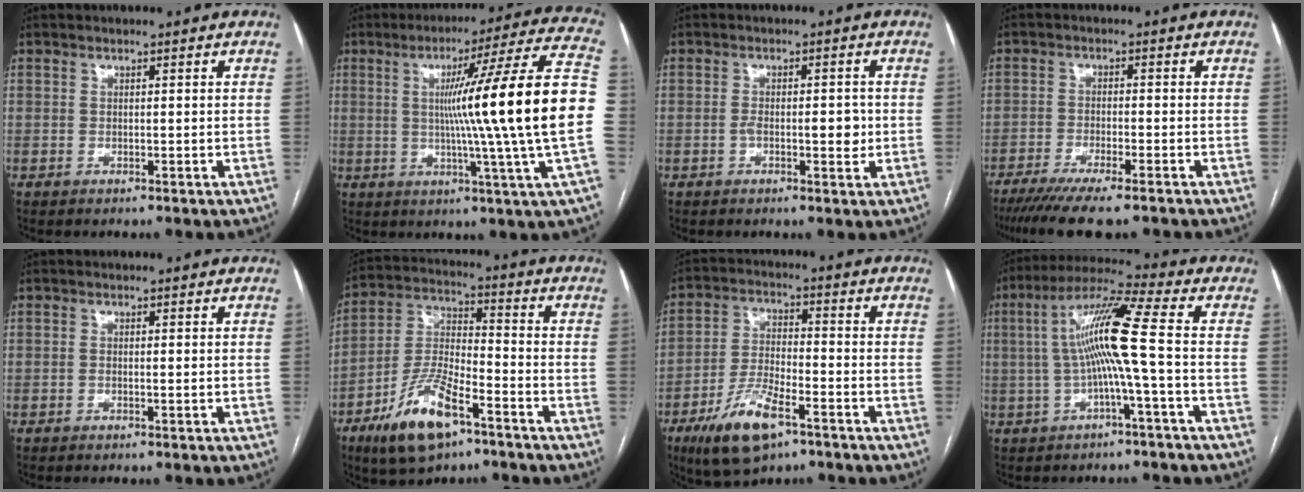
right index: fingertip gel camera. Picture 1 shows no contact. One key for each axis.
{"total": 22.0, "fx": 0.0, "fy": -2.8, "fz": 21.9, "tx": -0.277, "ty": 0.003, "tz": -0.018}
{"total": 4.0, "fx": -0.7, "fy": 1.4, "fz": 3.7, "tx": -0.059, "ty": 0.004, "tz": -0.008}
{"total": 11.1, "fx": -8.8, "fy": 1.2, "fz": 6.6, "tx": -0.096, "ty": -0.023, "tz": -0.137}
{"total": 0.6, "fx": -0.1, "fy": 0.0, "fz": 0.6, "tx": -0.014, "ty": 0.000, "tz": -0.002}
{"total": 13.1, "fx": -7.6, "fy": 4.2, "fz": 9.9, "tx": -0.210, "ty": -0.008, "tz": -0.135}
{"total": 11.0, "fx": -6.3, "fy": 3.5, "fz": 8.4, "tx": -0.172, "ty": -0.011, "tz": -0.109}
{"total": 10.7, "fx": -0.4, "fy": -1.3, "fz": 10.6, "tx": -0.200, "ty": 0.025, "tz": -0.008}